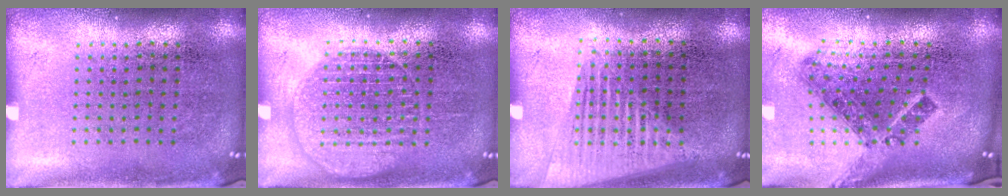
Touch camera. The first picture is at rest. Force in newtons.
{"total": 1.3, "press": 1.3, "slide": 0.1}
{"total": 1.6, "press": 1.4, "slide": 0.6}
{"total": 1.7, "press": 1.2, "slide": 1.1}